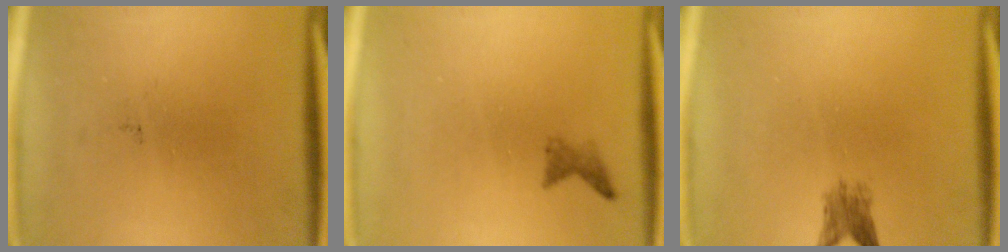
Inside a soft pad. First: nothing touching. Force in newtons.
{"total": 1.1}
{"total": 2.5}